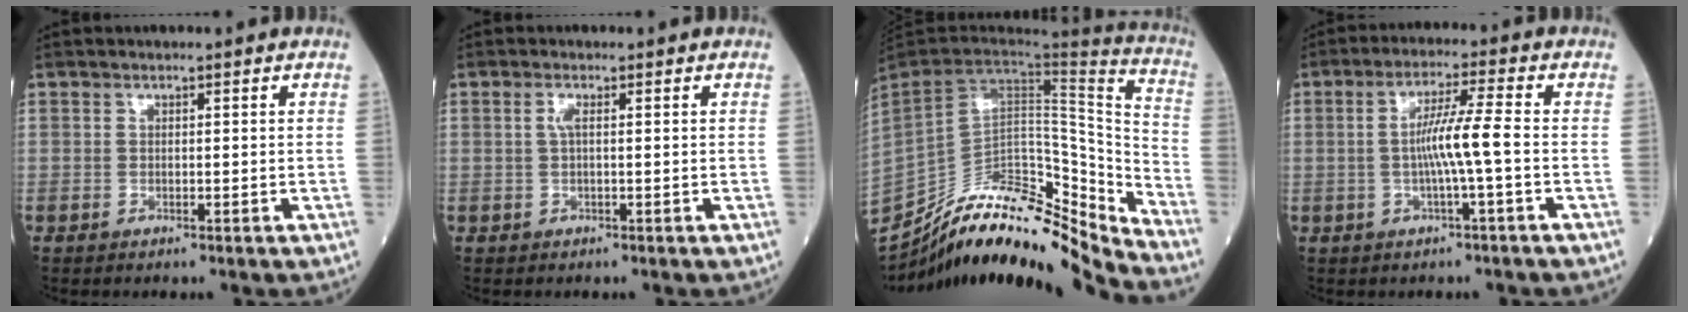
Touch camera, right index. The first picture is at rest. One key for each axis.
{"total": 1.3, "fx": 0.2, "fy": 0.2, "fz": 1.3, "tx": -0.031, "ty": 0.001, "tz": 0.001}
{"total": 24.9, "fx": -22.0, "fy": 5.0, "fz": 10.5, "tx": -0.196, "ty": 0.013, "tz": -0.353}
{"total": 6.3, "fx": -0.9, "fy": -0.8, "fz": 6.2, "tx": -0.115, "ty": 0.009, "tz": -0.017}